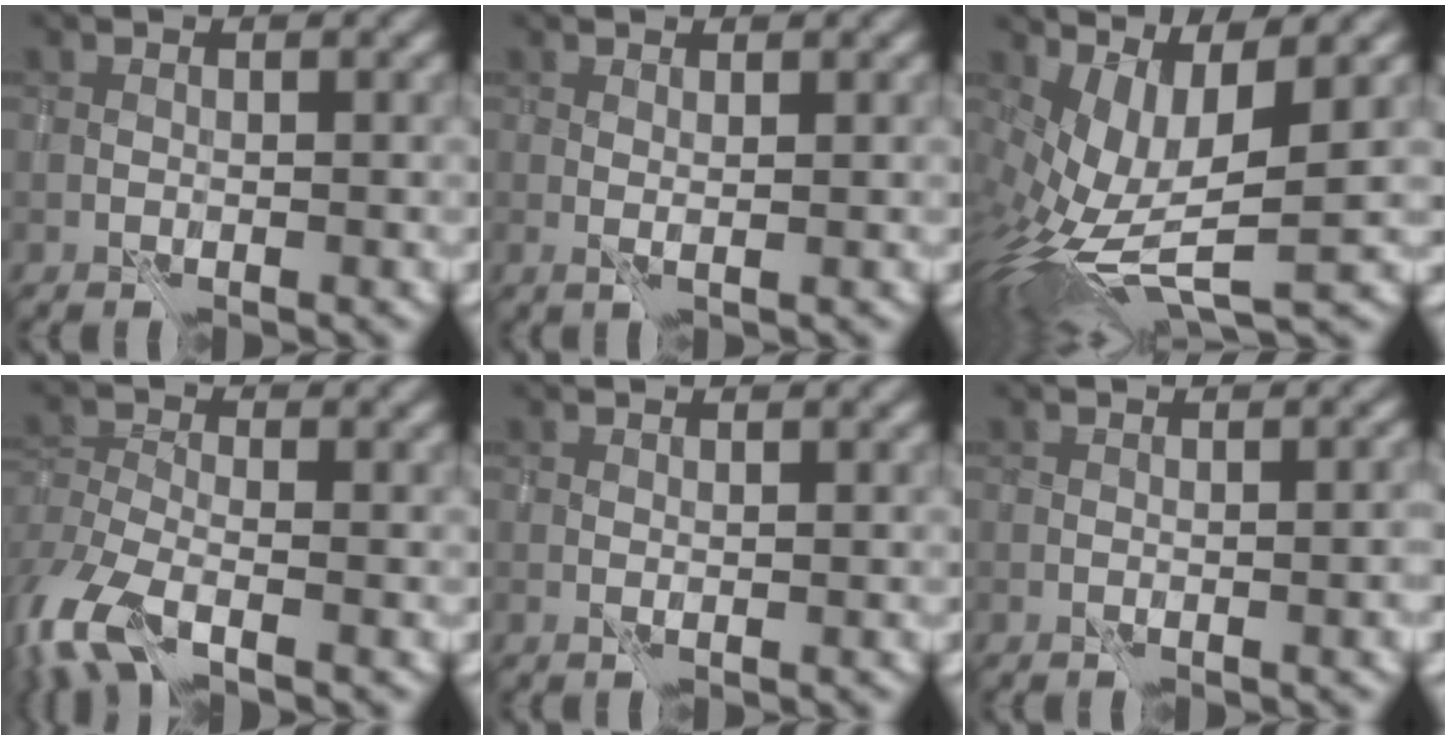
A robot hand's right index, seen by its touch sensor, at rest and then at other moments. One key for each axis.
{"total": 1.2, "fx": 1.1, "fy": -0.3, "fz": 0.2, "tx": -0.006, "ty": -0.001, "tz": 0.017}
{"total": 8.5, "fx": 0.3, "fy": 2.7, "fz": 8.1, "tx": -0.175, "ty": -0.003, "tz": 0.012}
{"total": 6.7, "fx": -4.8, "fy": 2.7, "fz": 3.8, "tx": -0.092, "ty": -0.025, "tz": -0.094}
{"total": 0.7, "fx": 0.7, "fy": -0.2, "fz": 0.0, "tx": -0.002, "ty": -0.003, "tz": 0.009}
{"total": 2.4, "fx": -0.5, "fy": 0.8, "fz": 2.2, "tx": -0.007, "ty": 0.008, "tz": 0.000}